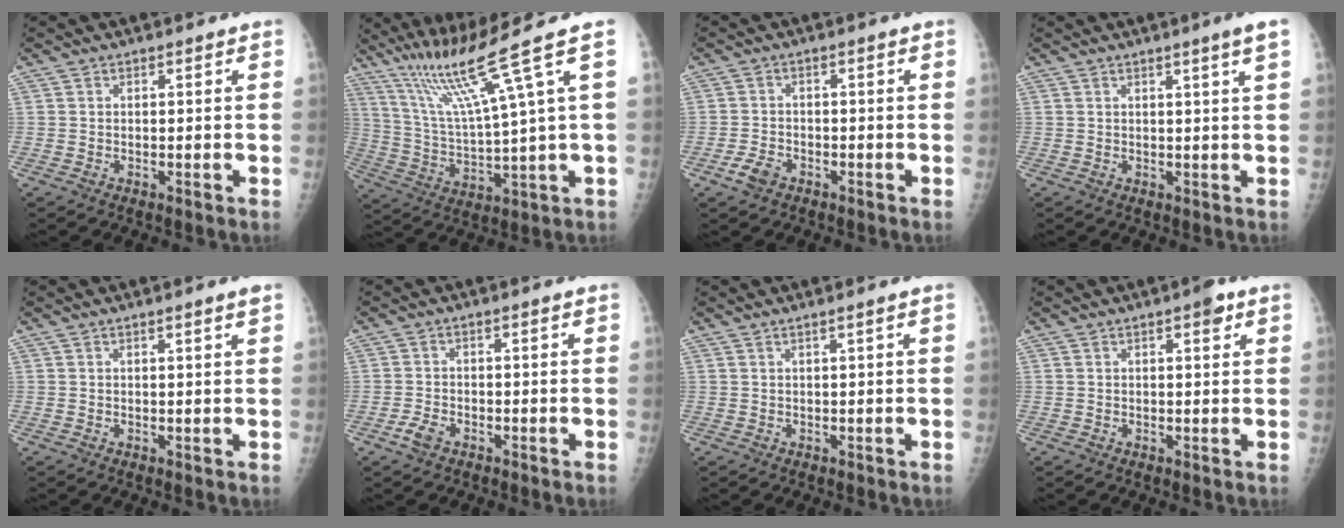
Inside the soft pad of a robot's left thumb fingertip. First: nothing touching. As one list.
[{"total": 14.6, "force": [8.4, -1.4, 11.9], "torque": [-0.210, -0.031, 0.160]}, {"total": 3.2, "force": [-1.9, 1.9, 1.7], "torque": [-0.035, 0.010, -0.034]}, {"total": 3.0, "force": [1.6, -0.8, 2.4], "torque": [-0.038, -0.009, 0.026]}, {"total": 1.6, "force": [1.0, -0.3, 1.2], "torque": [-0.018, -0.006, 0.016]}, {"total": 2.6, "force": [-1.5, 1.4, 1.6], "torque": [-0.036, 0.007, -0.029]}, {"total": 0.8, "force": [0.4, -0.3, 0.7], "torque": [-0.019, -0.004, 0.012]}, {"total": 2.6, "force": [1.4, 0.8, 2.0], "torque": [-0.021, -0.002, 0.016]}]